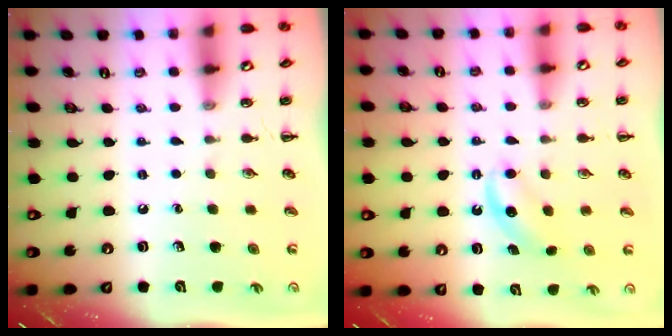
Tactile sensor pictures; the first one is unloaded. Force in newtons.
{"total": 5.1, "press": 4.9, "slide": 1.6}